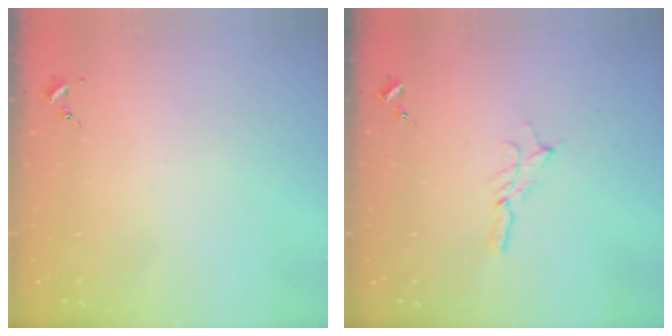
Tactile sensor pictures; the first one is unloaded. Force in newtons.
{"total": 5.6, "press": 5.6, "slide": 0.2}